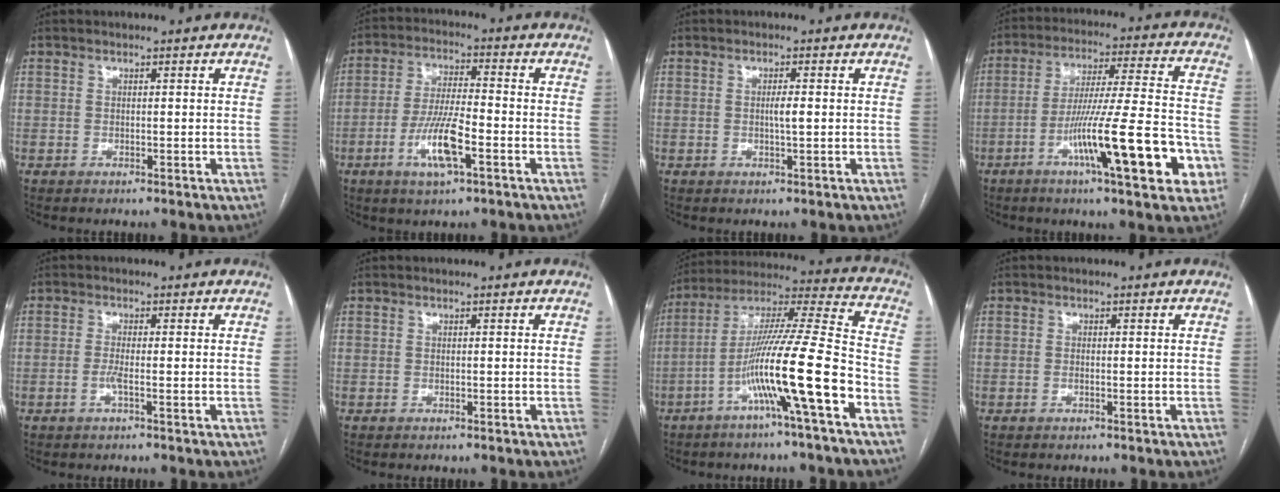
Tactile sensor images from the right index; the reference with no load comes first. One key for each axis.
{"total": 9.2, "fx": -3.7, "fy": 1.6, "fz": 8.3, "tx": -0.165, "ty": -0.005, "tz": -0.067}
{"total": 1.8, "fx": 0.0, "fy": 0.1, "fz": 1.8, "tx": -0.033, "ty": 0.000, "tz": 0.000}
{"total": 18.4, "fx": -7.1, "fy": 1.2, "fz": 17.0, "tx": -0.251, "ty": -0.001, "tz": -0.108}
{"total": 2.0, "fx": -0.6, "fy": 0.0, "fz": 1.9, "tx": -0.040, "ty": -0.002, "tz": -0.014}
{"total": 0.0}
{"total": 16.5, "fx": -6.7, "fy": -0.7, "fz": 15.0, "tx": -0.269, "ty": 0.006, "tz": -0.121}
{"total": 0.7, "fx": -0.2, "fy": 0.1, "fz": 0.7, "tx": -0.018, "ty": -0.002, "tz": -0.002}